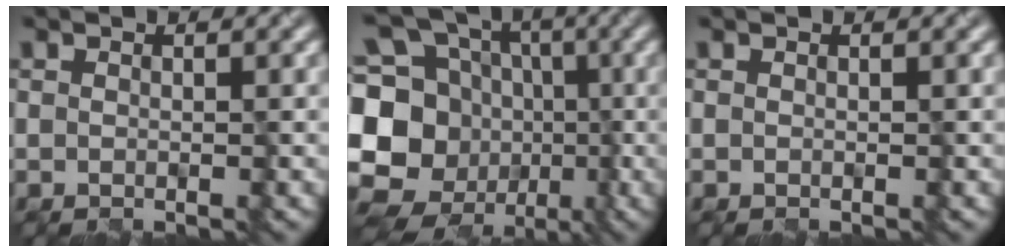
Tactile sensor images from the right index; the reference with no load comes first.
{"total": 17.8, "force": [-3.5, 15.3, 8.5], "torque": [-0.212, 0.019, -0.085]}
{"total": 0.0}